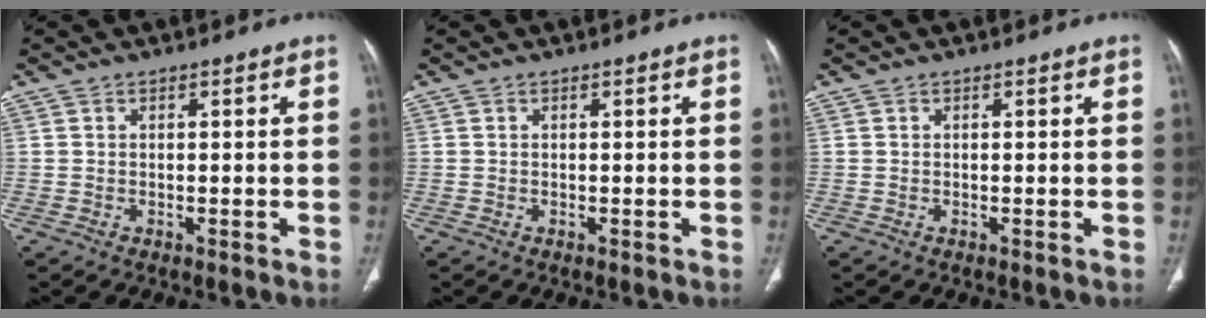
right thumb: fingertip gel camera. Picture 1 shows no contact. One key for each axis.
{"total": 0.0}
{"total": 0.0}